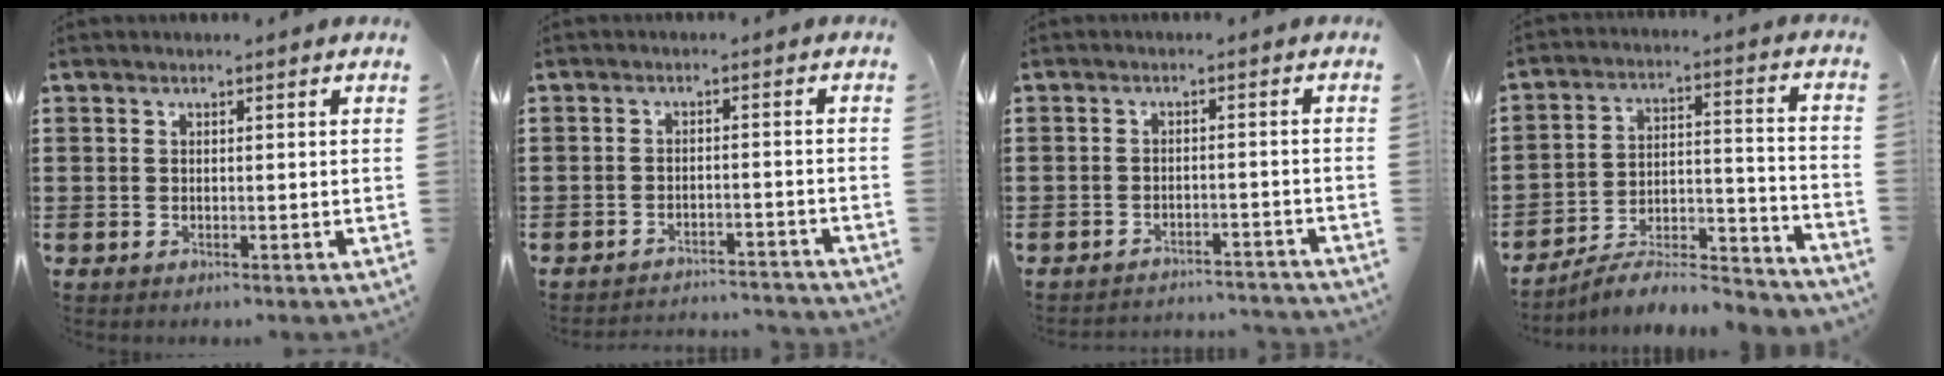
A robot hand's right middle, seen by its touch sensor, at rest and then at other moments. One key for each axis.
{"total": 2.8, "fx": -2.8, "fy": -0.1, "fz": 0.2, "tx": -0.008, "ty": -0.001, "tz": -0.058}
{"total": 2.8, "fx": -2.8, "fy": 0.0, "fz": 0.0, "tx": -0.006, "ty": 0.000, "tz": -0.058}
{"total": 6.2, "fx": -5.8, "fy": 0.7, "fz": 2.2, "tx": -0.031, "ty": -0.002, "tz": -0.111}